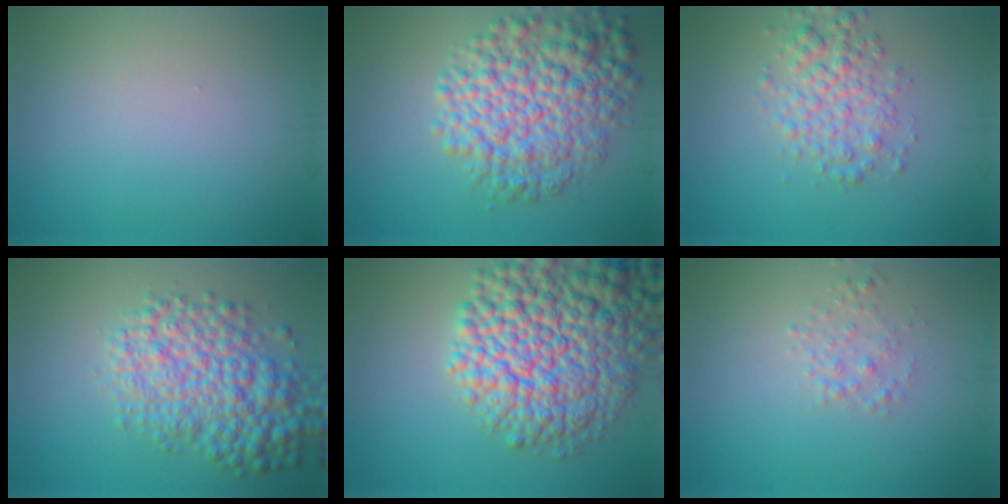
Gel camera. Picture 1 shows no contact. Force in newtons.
{"total": 8.1, "press": 8.1, "slide": 0.2}
{"total": 3.6, "press": 3.6, "slide": 0.1}
{"total": 7.4, "press": 7.4, "slide": 0.2}
{"total": 11.9, "press": 11.9, "slide": 0.5}
{"total": 1.3, "press": 1.3, "slide": 0.0}